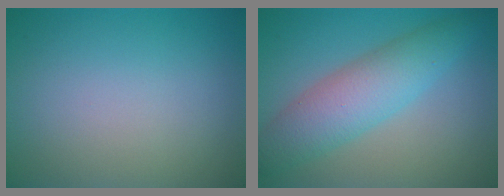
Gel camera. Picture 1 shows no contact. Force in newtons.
{"total": 5.6, "press": 5.6, "slide": 0.2}